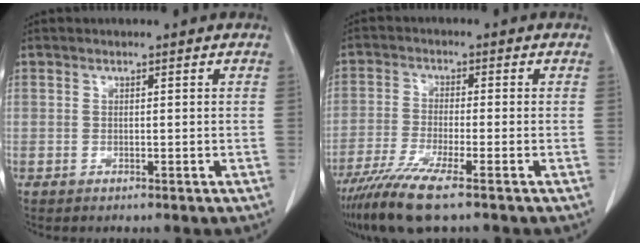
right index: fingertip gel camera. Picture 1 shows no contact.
{"total": 8.6, "force": [-6.0, 0.1, 6.2], "torque": [-0.119, -0.023, -0.109]}